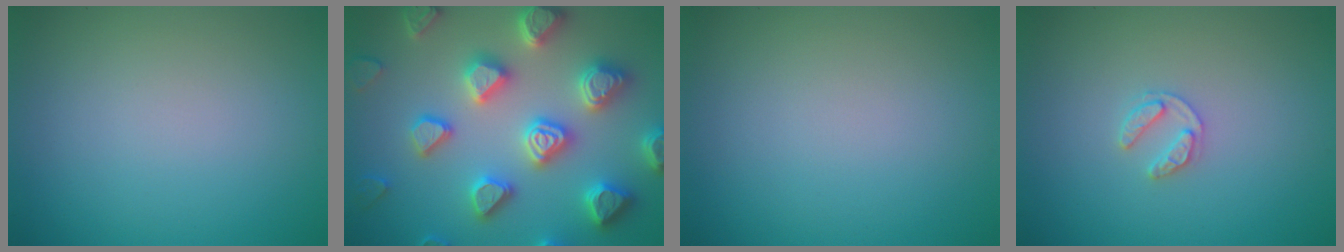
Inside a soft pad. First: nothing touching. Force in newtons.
{"total": 7.4, "press": 7.2, "slide": 1.7}
{"total": 0.0}
{"total": 1.6, "press": 1.6, "slide": 0.3}